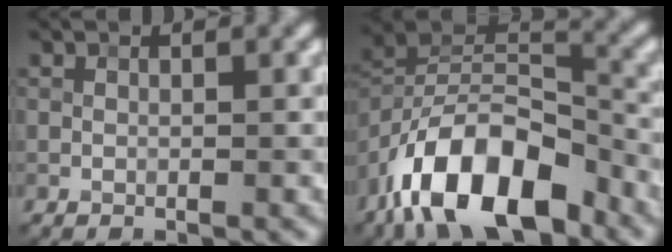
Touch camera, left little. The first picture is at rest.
{"total": 13.0, "force": [-8.4, 5.3, 8.3], "torque": [-0.140, 0.011, -0.167]}